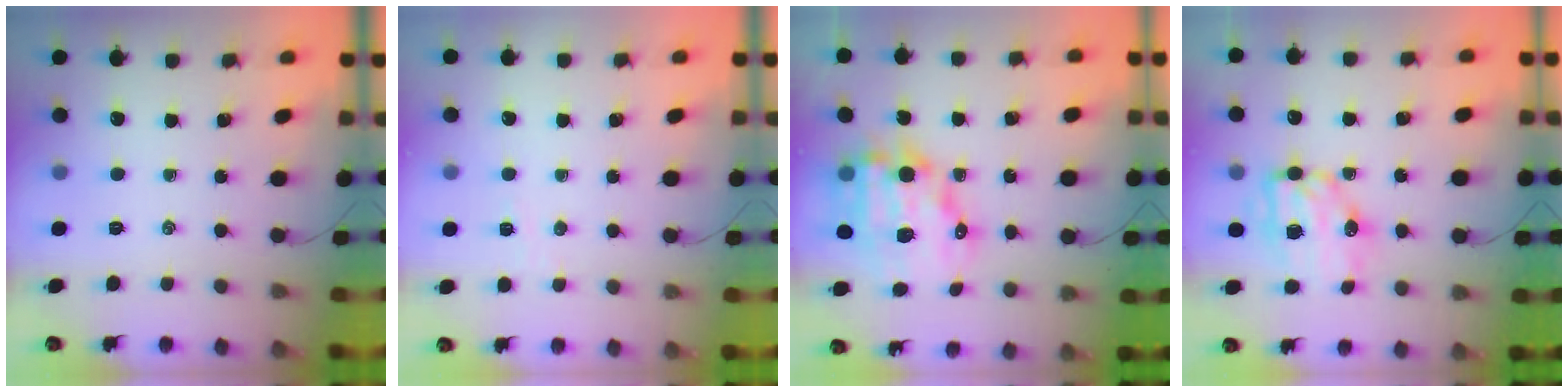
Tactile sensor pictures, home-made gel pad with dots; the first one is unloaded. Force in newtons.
{"total": 3.0, "press": 3.0, "slide": 0.7}
{"total": 14.7, "press": 14.4, "slide": 3.0}
{"total": 9.3, "press": 9.1, "slide": 1.8}